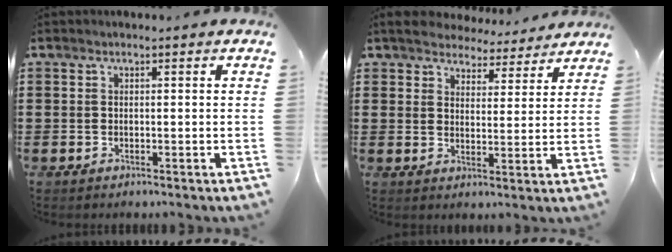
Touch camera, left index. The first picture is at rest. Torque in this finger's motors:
{"motor_torque": [2.14, 0.00, 0.57, 0.11]}